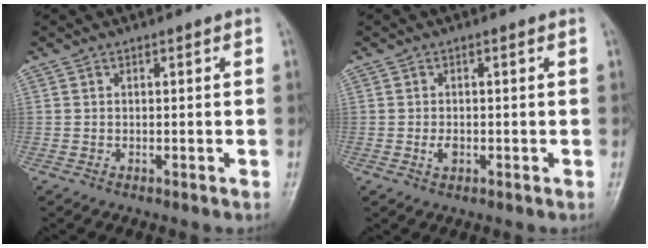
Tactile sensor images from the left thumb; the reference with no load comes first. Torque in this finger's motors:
{"motor_torque": [0.01, 0.06, 0.27, 0.05, 0.00]}